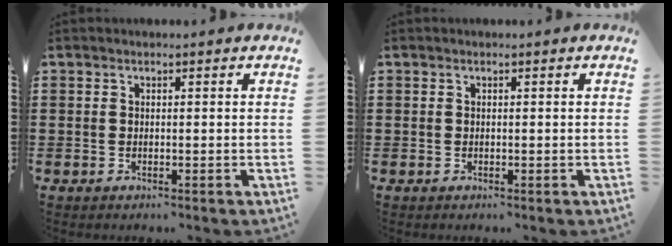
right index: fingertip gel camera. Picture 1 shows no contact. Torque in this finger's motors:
{"motor_torque": [0.00, 0.01, 0.00, 0.00]}